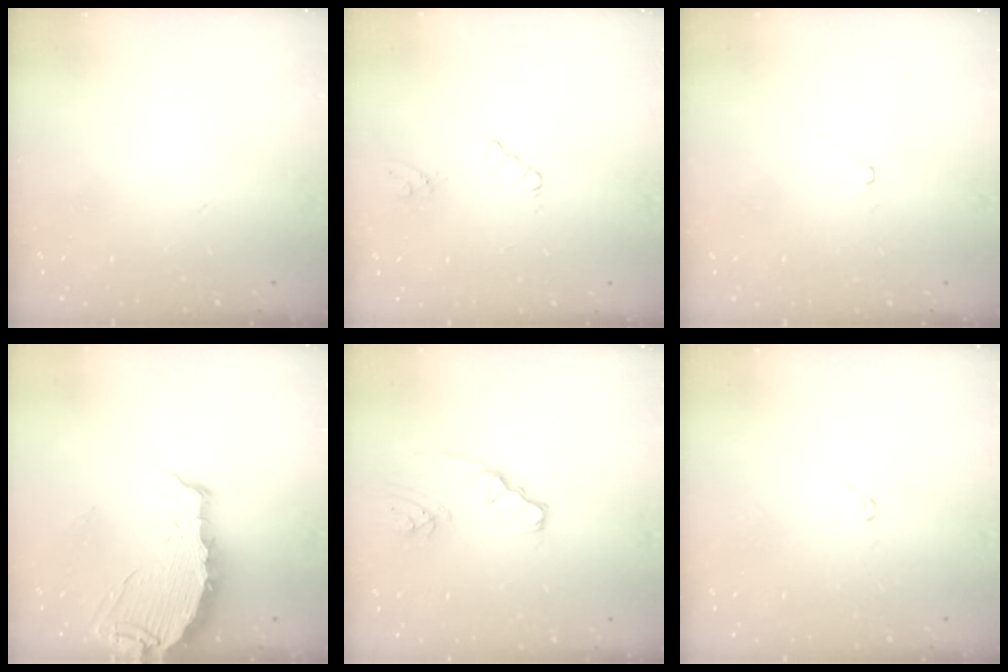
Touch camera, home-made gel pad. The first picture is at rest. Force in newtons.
{"total": 4.0, "press": 3.9, "slide": 0.6}
{"total": 2.4, "press": 2.4, "slide": 0.4}
{"total": 8.1, "press": 8.0, "slide": 0.9}
{"total": 2.7, "press": 2.7, "slide": 0.4}
{"total": 3.0, "press": 3.0, "slide": 0.2}